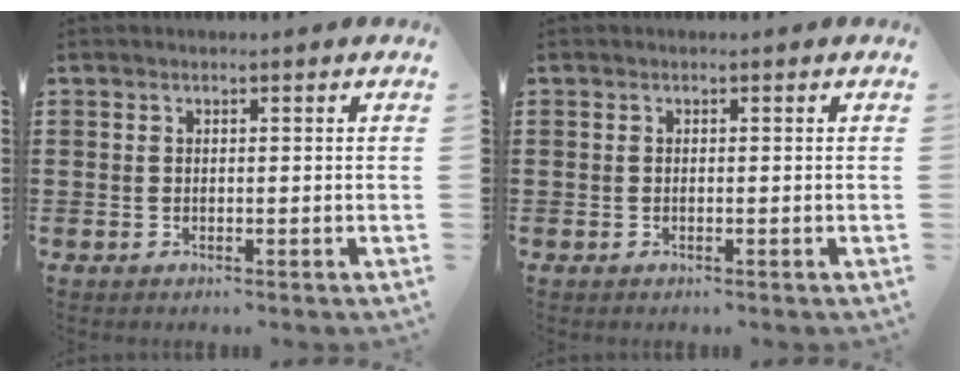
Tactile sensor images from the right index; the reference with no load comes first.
{"total": 0.0}